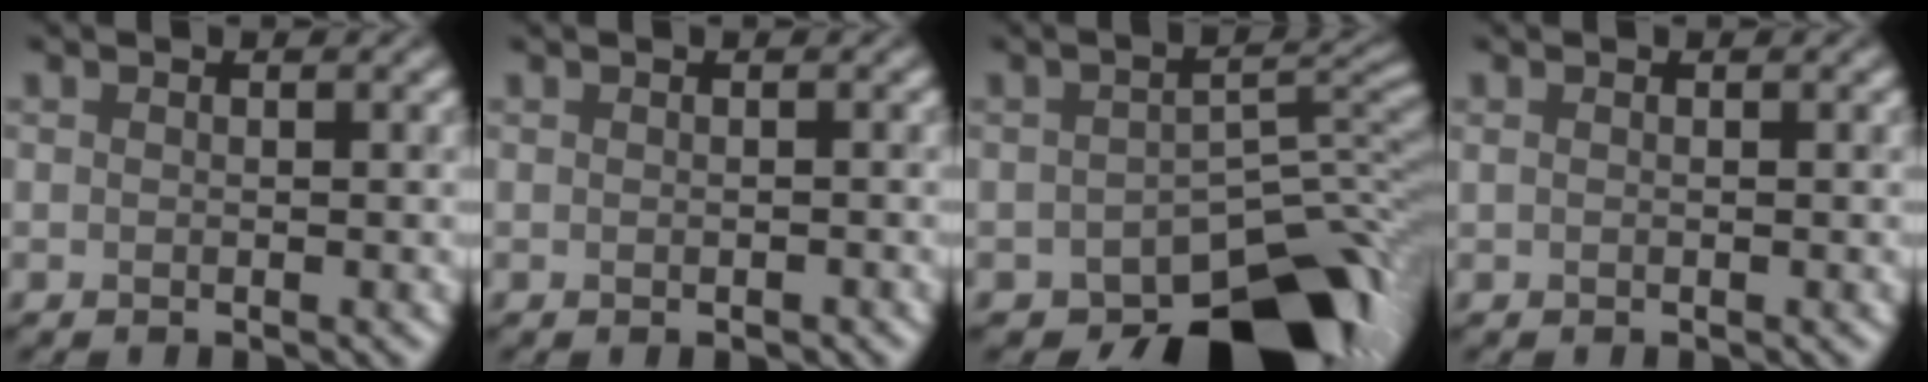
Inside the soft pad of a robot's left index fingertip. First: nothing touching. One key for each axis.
{"total": 0.6, "fx": -0.3, "fy": -0.1, "fz": 0.5, "tx": -0.009, "ty": 0.000, "tz": -0.003}
{"total": 10.9, "fx": -7.2, "fy": 4.9, "fz": 6.4, "tx": -0.063, "ty": -0.010, "tz": -0.116}
{"total": 0.0}